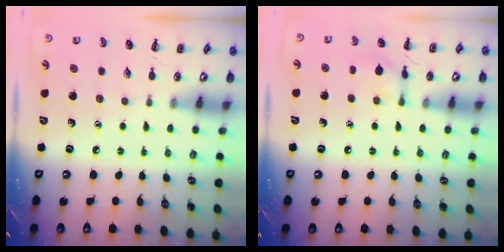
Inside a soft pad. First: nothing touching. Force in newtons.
{"total": 7.8, "press": 7.7, "slide": 1.4}